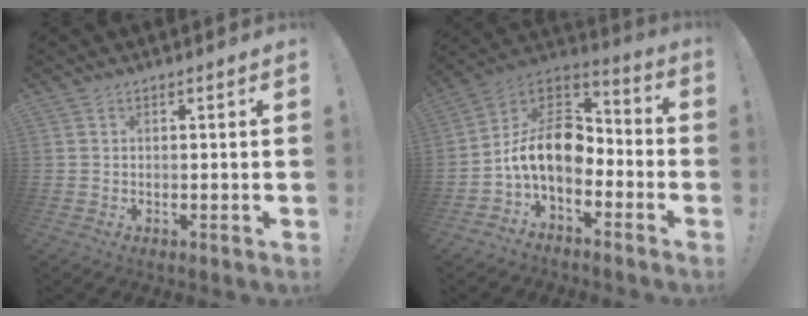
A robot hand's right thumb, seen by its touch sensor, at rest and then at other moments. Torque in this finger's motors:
{"motor_torque": [1.07, 0.27, 0.12, -0.24, 0.15]}